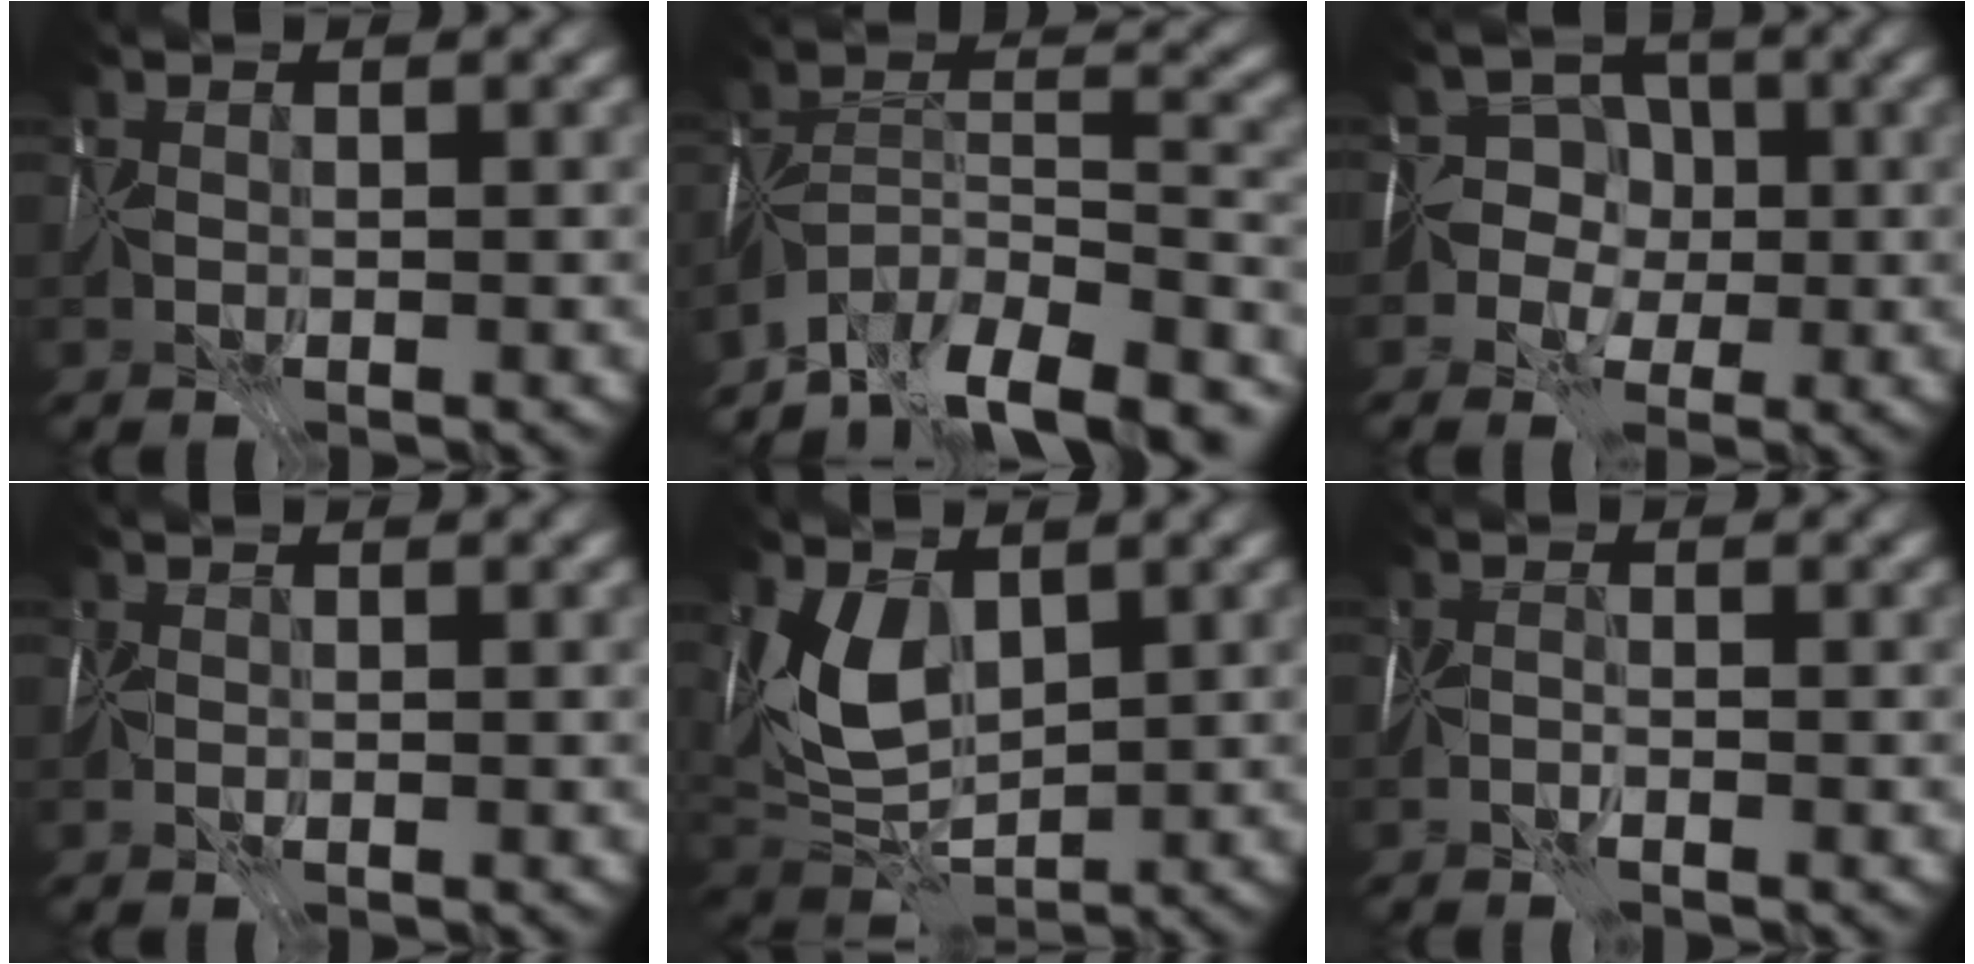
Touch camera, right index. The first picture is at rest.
{"total": 13.5, "force": [-11.3, 4.3, 6.1], "torque": [-0.108, 0.014, -0.167]}
{"total": 5.9, "force": [-1.4, 5.5, 1.6], "torque": [-0.006, 0.024, -0.057]}
{"total": 0.8, "force": [-0.1, 0.3, 0.7], "torque": [-0.019, -0.001, -0.008]}
{"total": 5.6, "force": [1.8, 3.5, 4.0], "torque": [-0.085, -0.001, 0.036]}
{"total": 1.4, "force": [-1.1, 0.2, 0.8], "torque": [-0.020, -0.002, -0.033]}